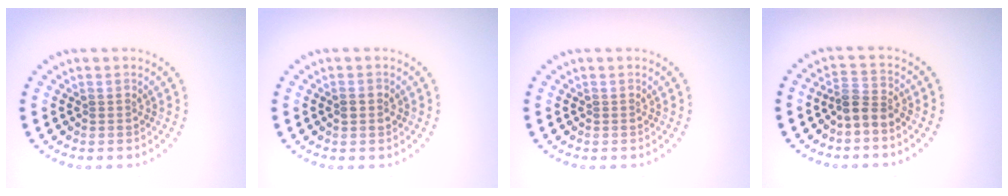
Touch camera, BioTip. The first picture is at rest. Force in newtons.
{"total": 1.5, "press": 1.5, "slide": 0.2}
{"total": 0.0}
{"total": 2.4, "press": 1.8, "slide": 1.6}